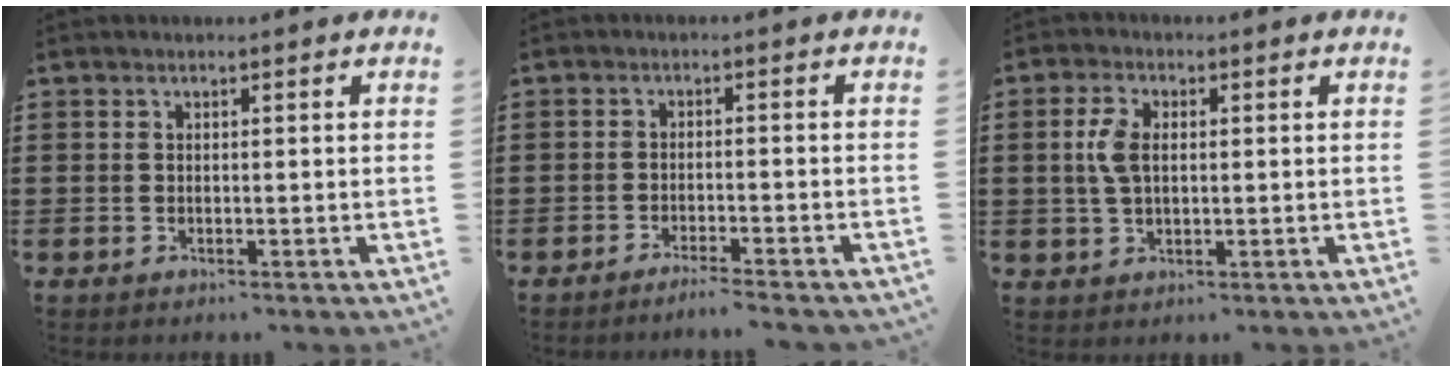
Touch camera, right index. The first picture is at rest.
{"total": 2.5, "force": [-2.4, -0.4, 0.7], "torque": [-0.014, 0.000, -0.048]}
{"total": 4.4, "force": [0.6, 2.5, 3.7], "torque": [-0.086, 0.009, 0.006]}